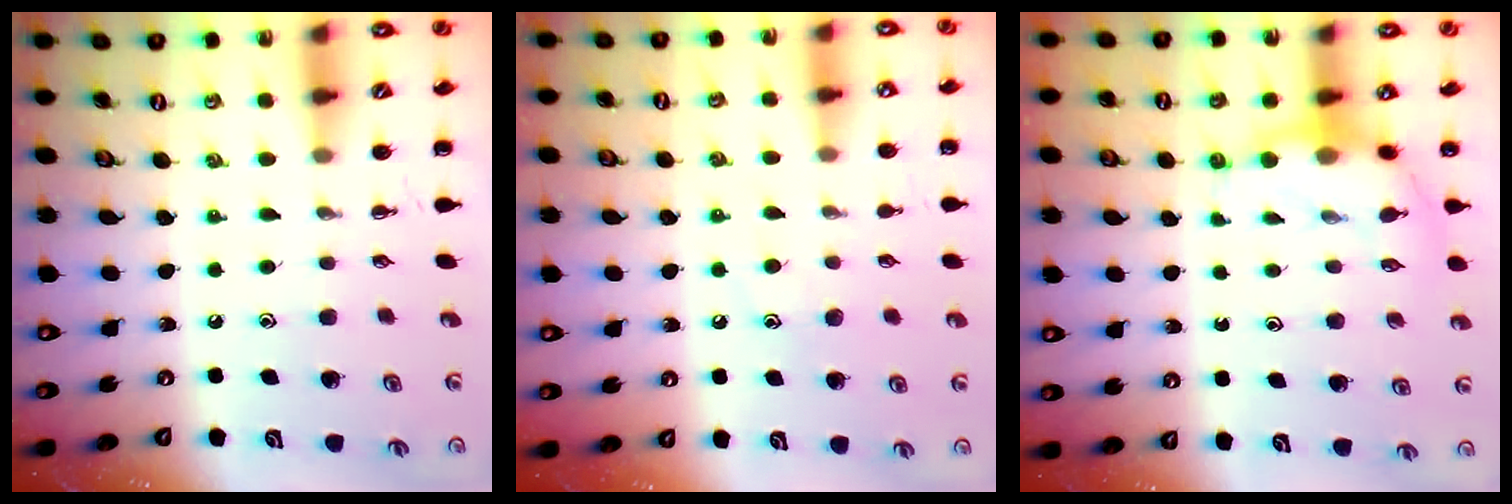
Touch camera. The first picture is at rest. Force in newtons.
{"total": 7.0, "press": 6.8, "slide": 1.3}
{"total": 7.3, "press": 7.2, "slide": 1.1}